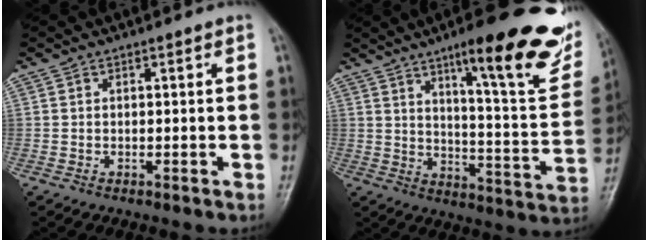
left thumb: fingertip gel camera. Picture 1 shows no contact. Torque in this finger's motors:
{"motor_torque": [0.73, 0.48, 1.62, -1.14, 0.16]}